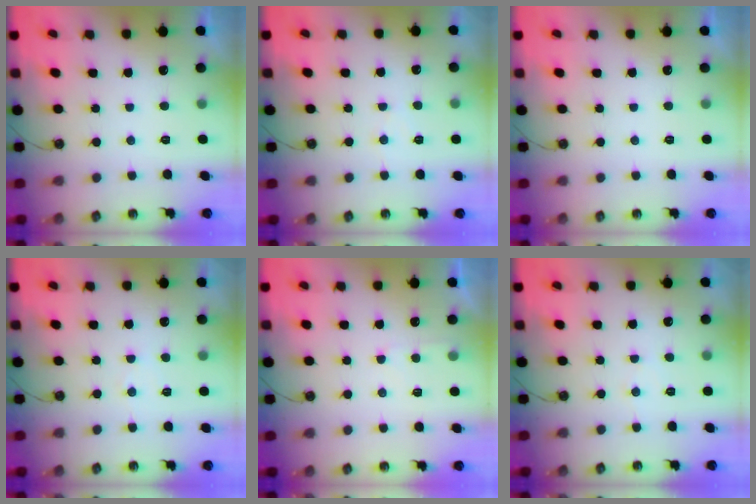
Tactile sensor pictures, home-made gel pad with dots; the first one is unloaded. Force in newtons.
{"total": 4.6, "press": 4.6, "slide": 0.6}
{"total": 0.0}
{"total": 4.5, "press": 4.5, "slide": 0.5}
{"total": 4.3, "press": 4.2, "slide": 0.6}
{"total": 3.5, "press": 3.4, "slide": 0.4}